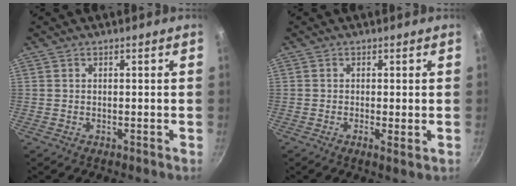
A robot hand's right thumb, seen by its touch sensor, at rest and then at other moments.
{"total": 2.1, "force": [-0.3, 0.5, 2.0], "torque": [-0.036, -0.008, -0.006]}